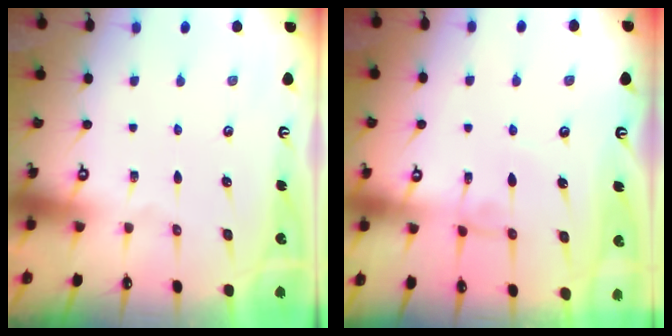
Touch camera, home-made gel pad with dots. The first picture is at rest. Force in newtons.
{"total": 0.0}